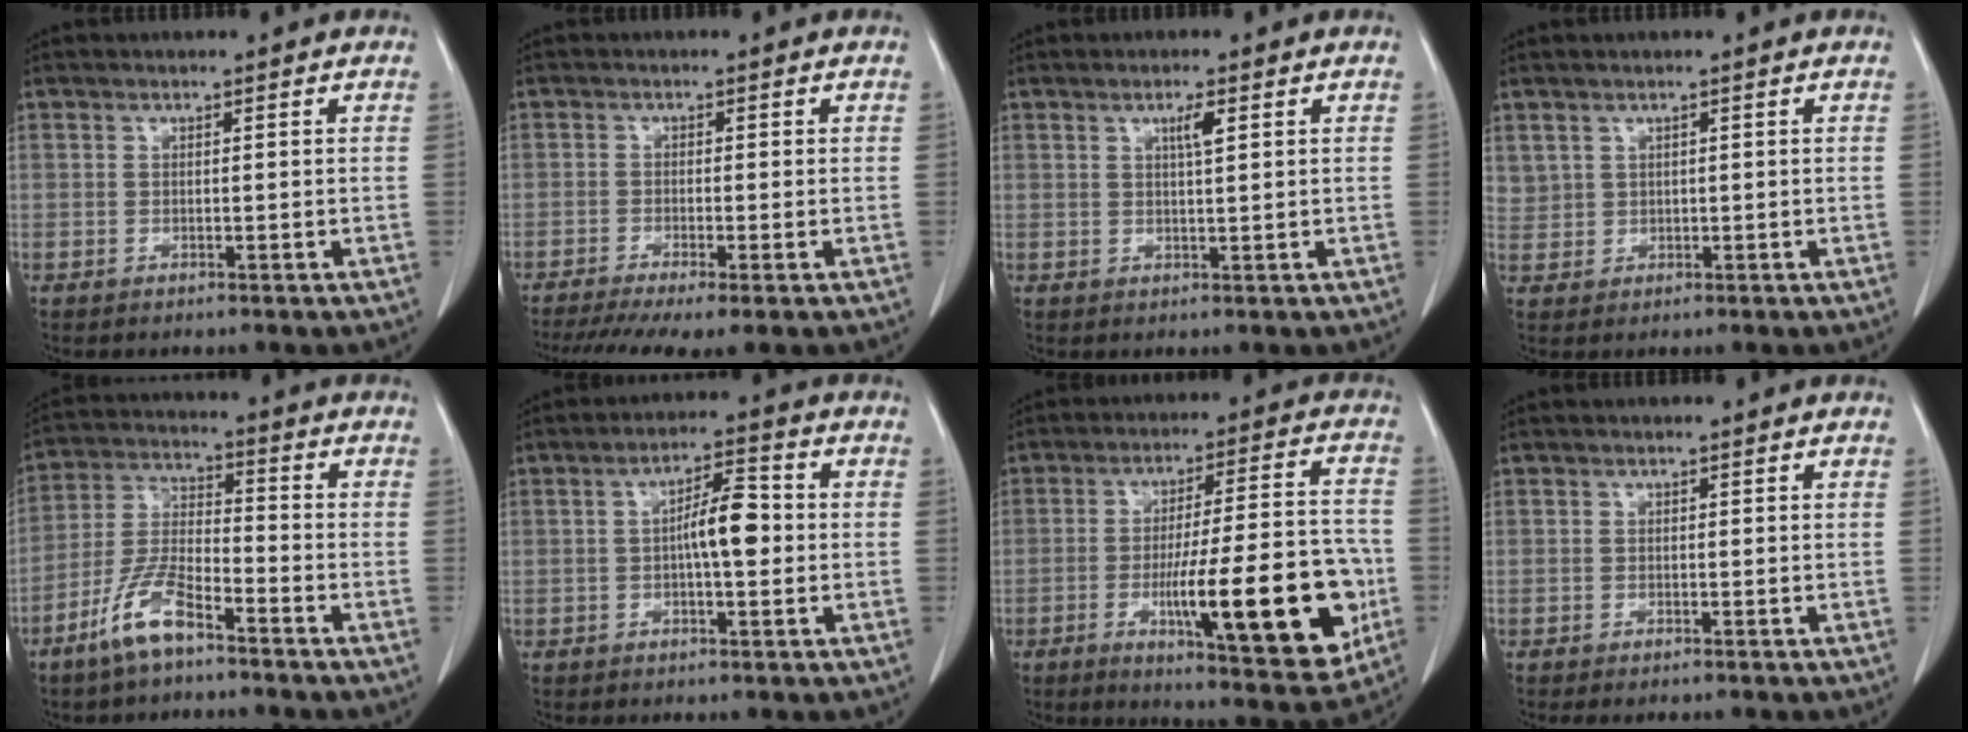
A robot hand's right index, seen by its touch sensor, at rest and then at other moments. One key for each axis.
{"total": 7.8, "fx": -5.5, "fy": 1.0, "fz": 5.5, "tx": -0.090, "ty": -0.011, "tz": -0.092}
{"total": 2.3, "fx": 1.0, "fy": 0.1, "fz": 2.0, "tx": -0.037, "ty": -0.002, "tz": 0.016}
{"total": 2.4, "fx": 1.3, "fy": 1.9, "fz": 0.3, "tx": 0.006, "ty": 0.008, "tz": 0.031}
{"total": 9.0, "fx": -6.0, "fy": 2.2, "fz": 6.4, "tx": -0.143, "ty": -0.007, "tz": -0.122}
{"total": 6.2, "fx": -0.1, "fy": 1.6, "fz": 6.0, "tx": -0.101, "ty": 0.017, "tz": -0.002}
{"total": 20.9, "fx": -5.7, "fy": 3.7, "fz": 19.8, "tx": -0.263, "ty": 0.004, "tz": -0.068}
{"total": 0.7, "fx": -0.6, "fy": 0.2, "fz": 0.4, "tx": -0.008, "ty": -0.002, "tz": -0.006}